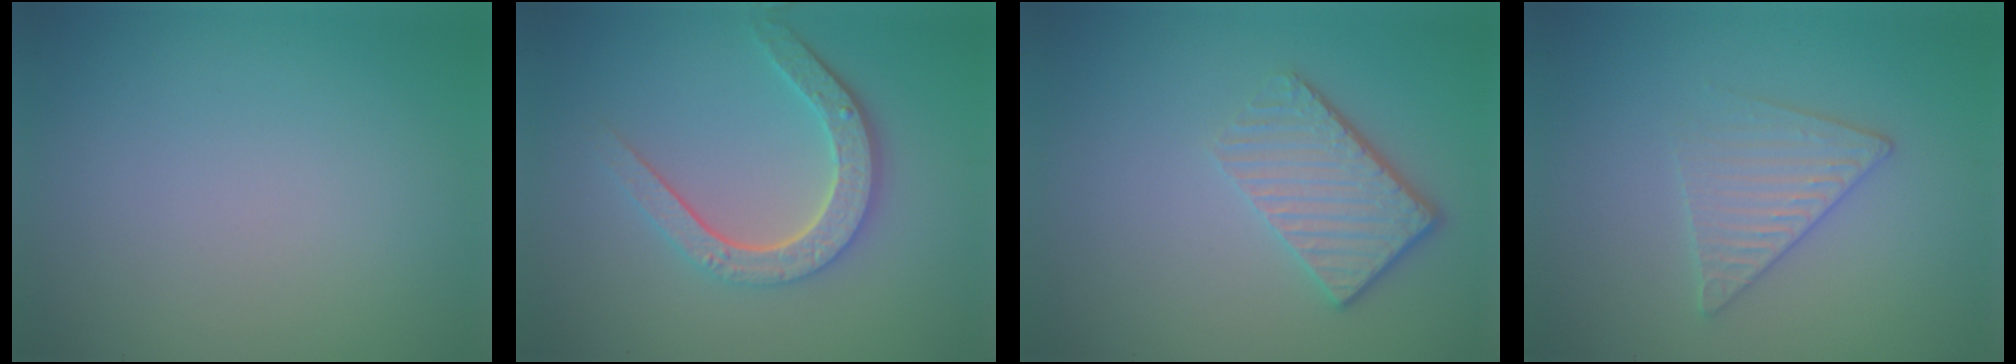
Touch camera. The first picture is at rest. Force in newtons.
{"total": 4.7, "press": 3.5, "slide": 3.0}
{"total": 4.2, "press": 3.0, "slide": 3.0}
{"total": 3.0, "press": 3.0, "slide": 0.3}